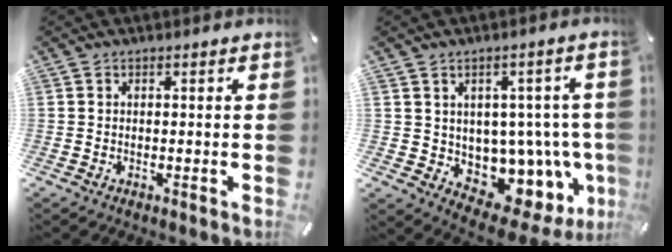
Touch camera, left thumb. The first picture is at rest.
{"total": 8.4, "force": [-0.1, 7.2, 4.4], "torque": [-0.055, -0.034, 0.019]}